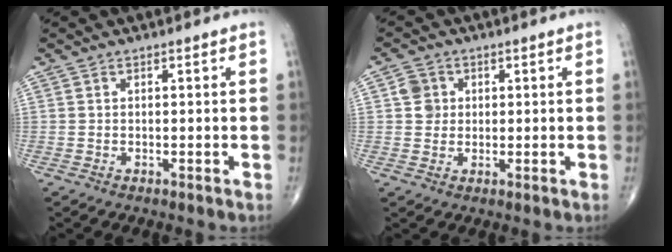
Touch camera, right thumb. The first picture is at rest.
{"total": 3.6, "force": [0.8, 3.4, 1.1], "torque": [0.000, 0.001, 0.010]}